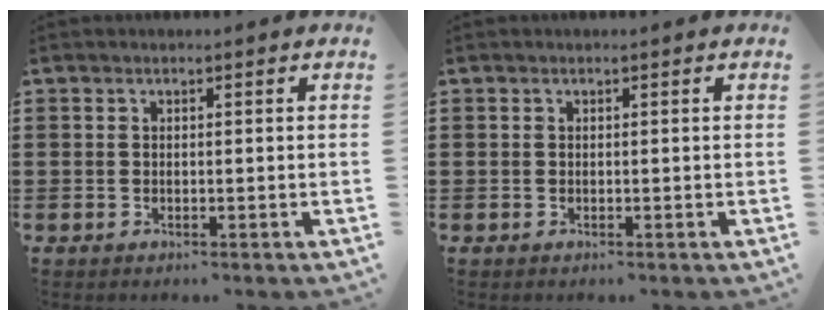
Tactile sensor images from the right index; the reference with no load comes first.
{"total": 0.0}